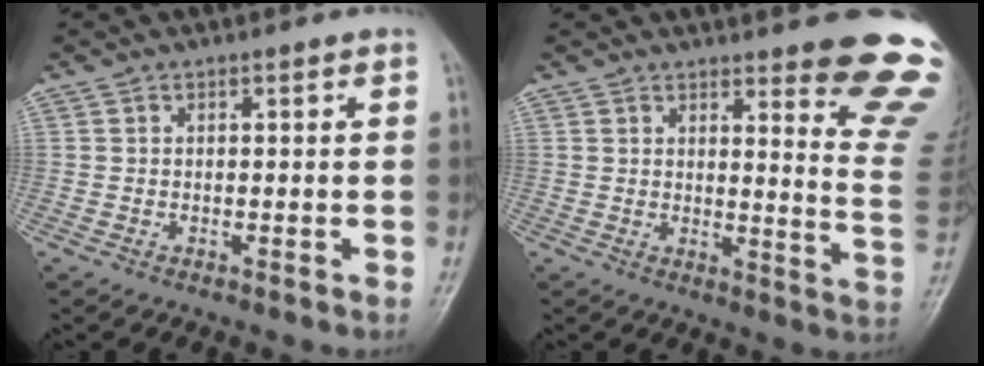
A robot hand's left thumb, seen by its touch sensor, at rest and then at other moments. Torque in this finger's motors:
{"motor_torque": [3.12, 1.74, 1.51, -1.26, 0.07]}